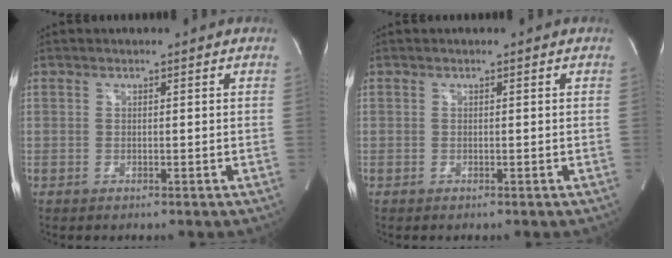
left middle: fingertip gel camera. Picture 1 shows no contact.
{"total": 0.0}